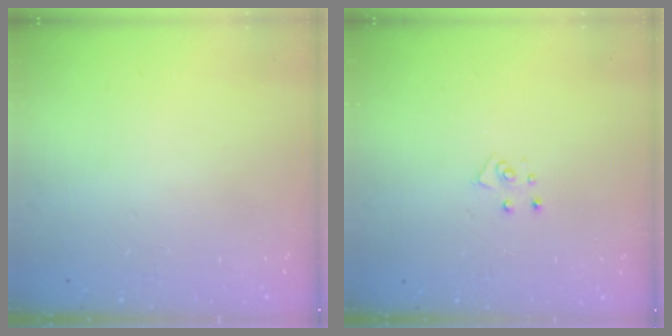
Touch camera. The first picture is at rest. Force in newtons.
{"total": 4.0, "press": 4.0, "slide": 0.3}